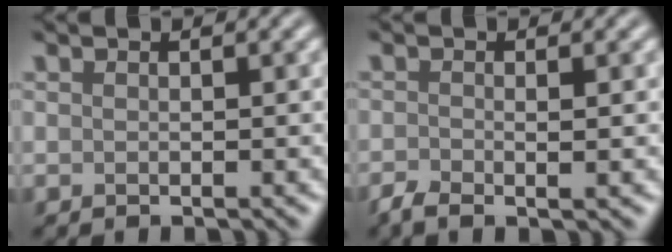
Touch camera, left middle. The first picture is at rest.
{"total": 1.9, "force": [-1.1, 0.4, 1.4], "torque": [-0.025, -0.007, -0.022]}